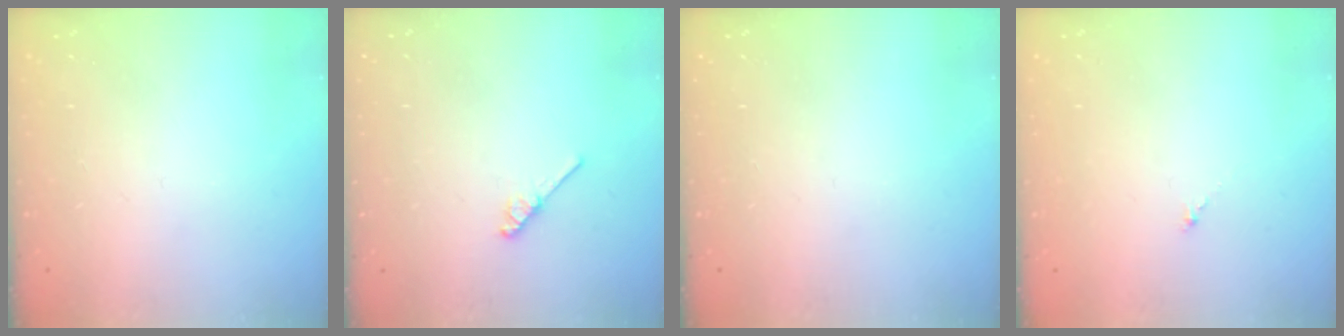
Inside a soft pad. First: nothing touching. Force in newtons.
{"total": 4.5, "press": 4.4, "slide": 0.7}
{"total": 0.0}
{"total": 0.0}